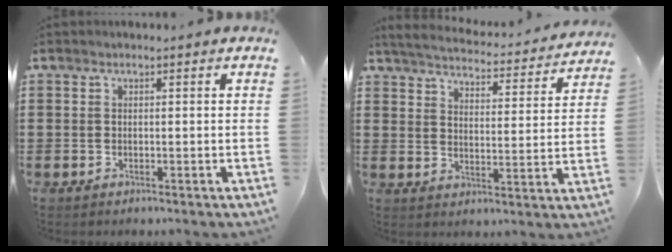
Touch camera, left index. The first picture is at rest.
{"total": 4.2, "force": [4.1, -0.3, 0.9], "torque": [-0.041, -0.036, 0.065]}